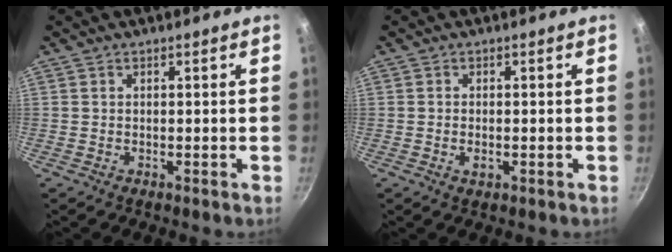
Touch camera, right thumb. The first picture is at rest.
{"total": 1.8, "force": [-0.4, 1.0, 1.4], "torque": [-0.027, 0.000, -0.008]}